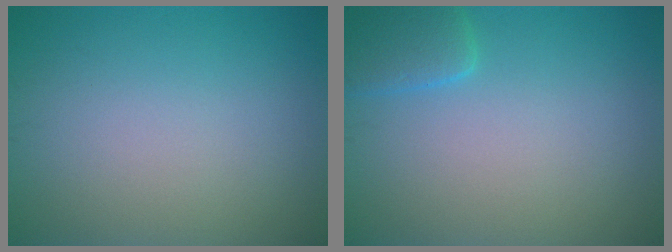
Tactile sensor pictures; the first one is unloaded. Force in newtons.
{"total": 2.6, "press": 2.6, "slide": 0.3}